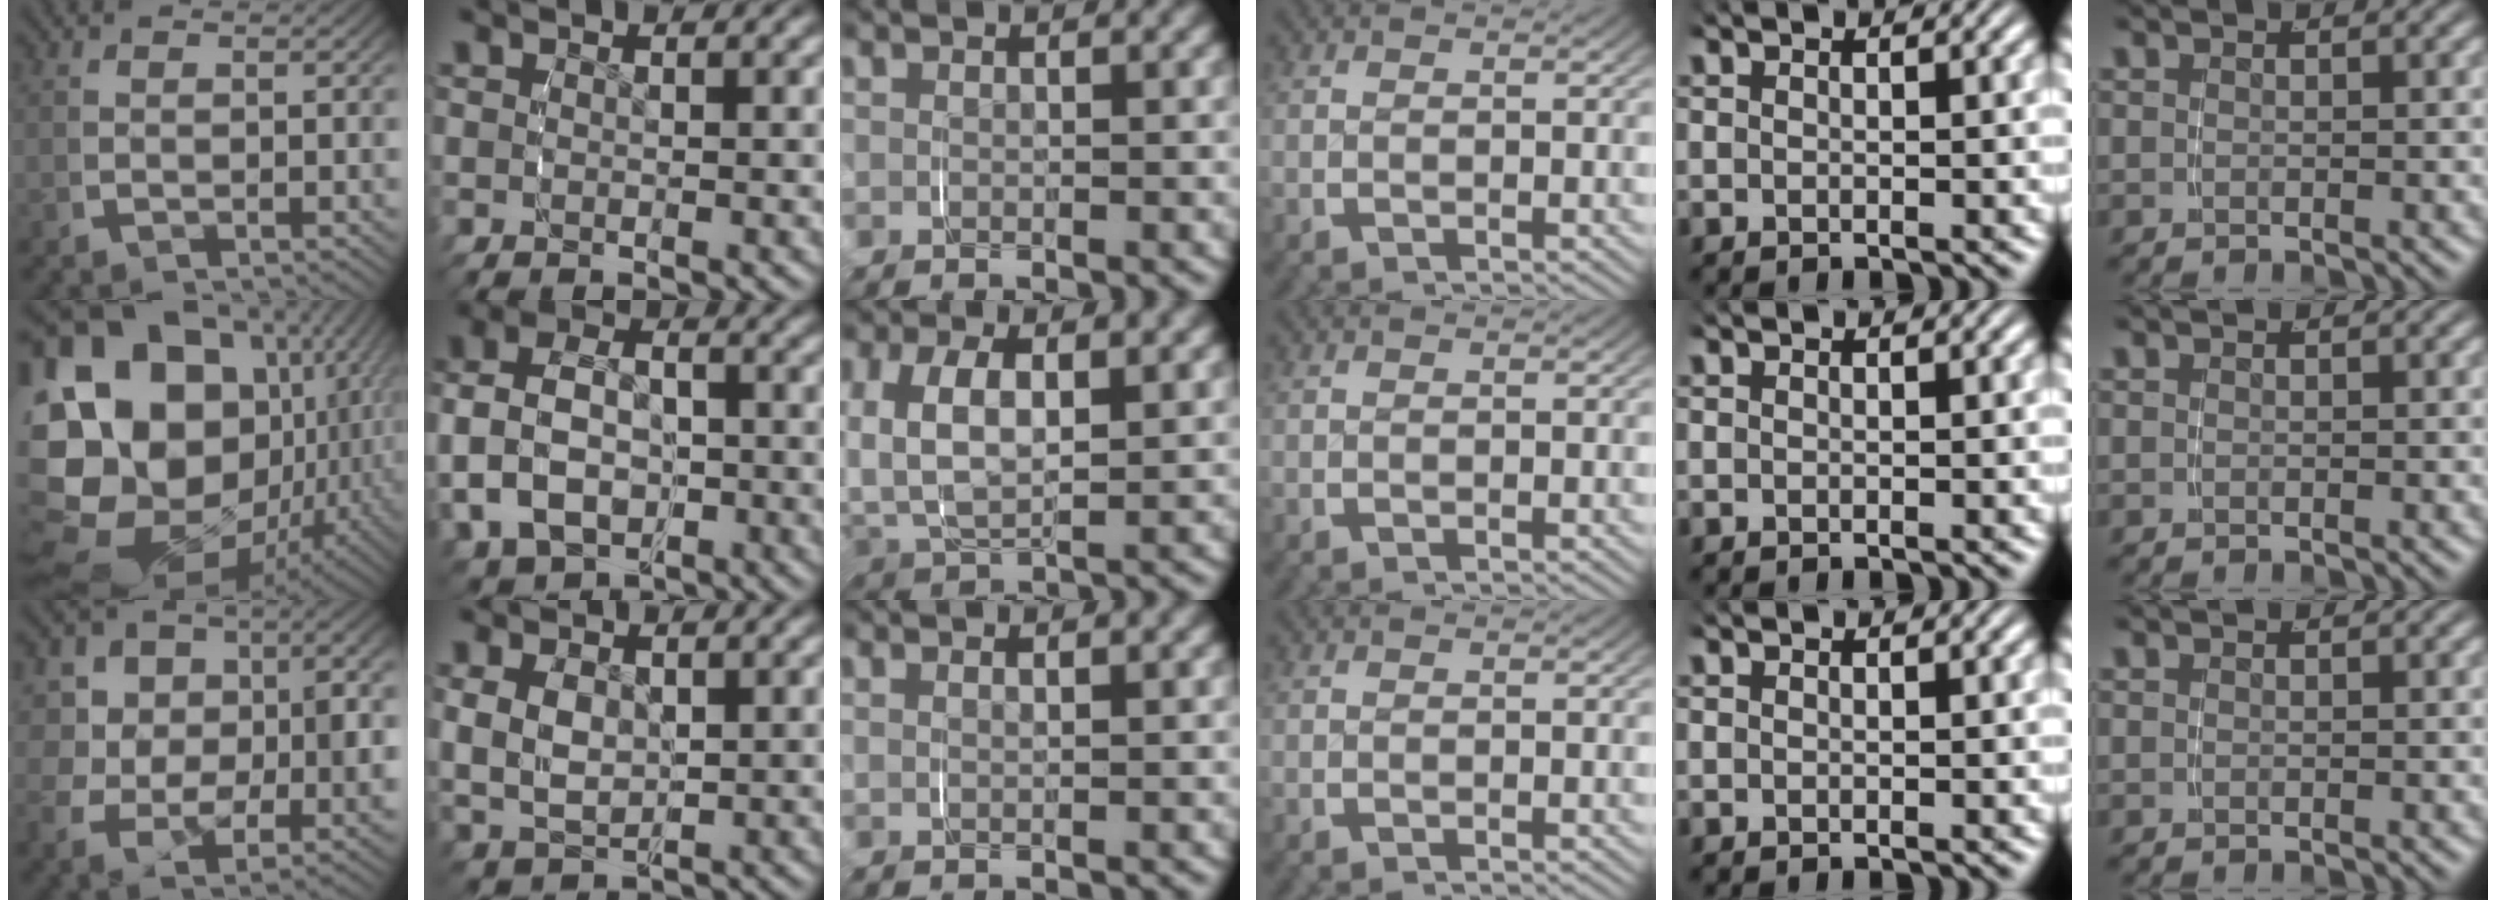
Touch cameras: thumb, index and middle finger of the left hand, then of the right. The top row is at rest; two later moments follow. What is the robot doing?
{"motion": "grasp_and_lifting", "object": "jacket"}